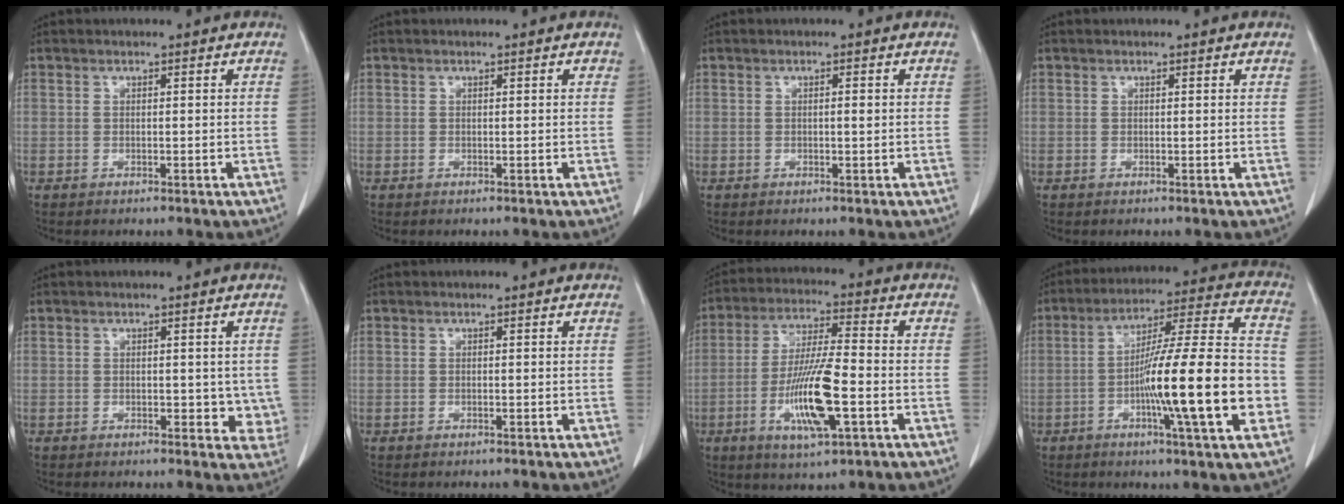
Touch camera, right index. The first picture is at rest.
{"total": 0.0}
{"total": 0.9, "force": [0.1, 0.1, 0.9], "torque": [-0.015, 0.000, 0.002]}
{"total": 0.0}
{"total": 3.4, "force": [0.1, 2.2, 2.6], "torque": [-0.010, -0.003, 0.001]}
{"total": 0.0}
{"total": 12.5, "force": [-3.8, 1.8, 11.8], "torque": [-0.229, -0.010, -0.067]}
{"total": 19.2, "force": [-4.7, 0.3, 18.6], "torque": [-0.285, 0.001, -0.077]}